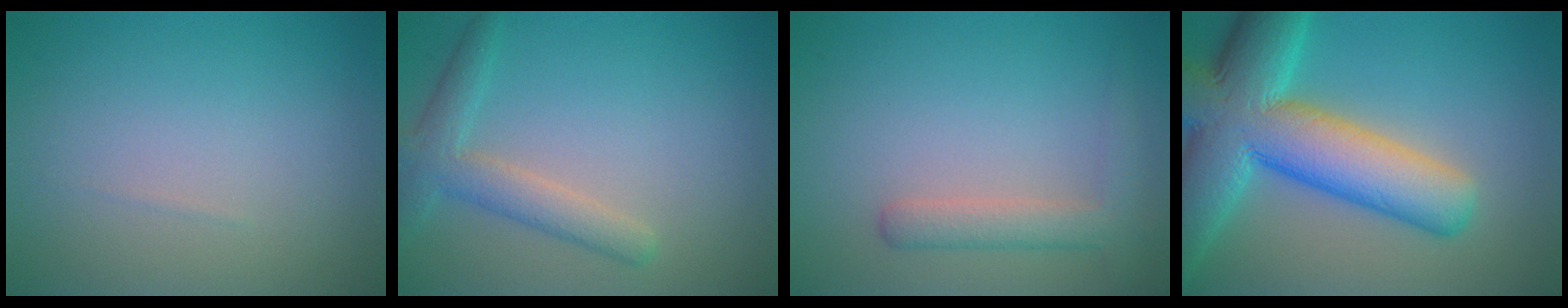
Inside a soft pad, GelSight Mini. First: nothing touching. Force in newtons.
{"total": 3.4, "press": 3.4, "slide": 0.2}
{"total": 2.8, "press": 2.8, "slide": 0.2}
{"total": 12.5, "press": 12.5, "slide": 0.7}